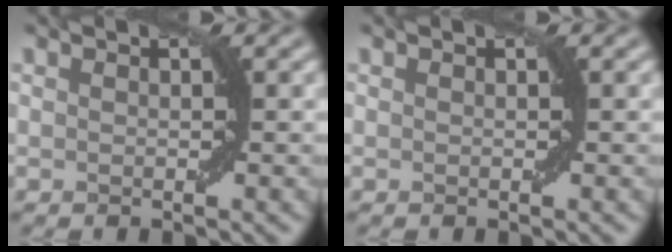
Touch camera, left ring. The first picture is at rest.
{"total": 0.0}